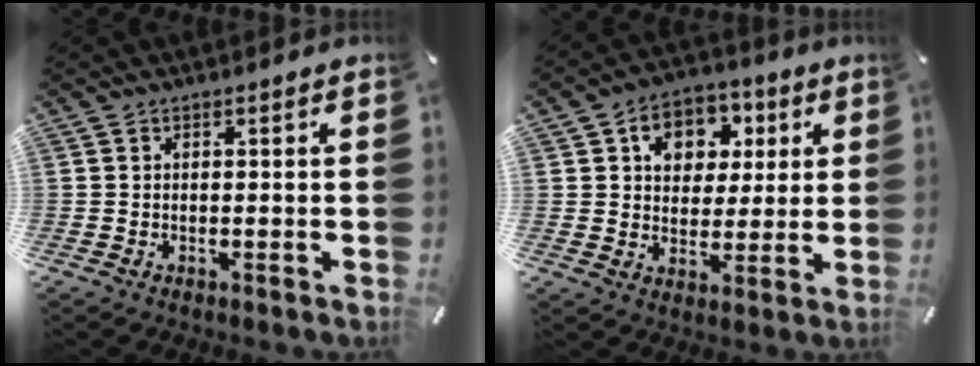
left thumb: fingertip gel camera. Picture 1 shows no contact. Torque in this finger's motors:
{"motor_torque": [1.17, 1.58, 0.92, -0.91, 0.23]}